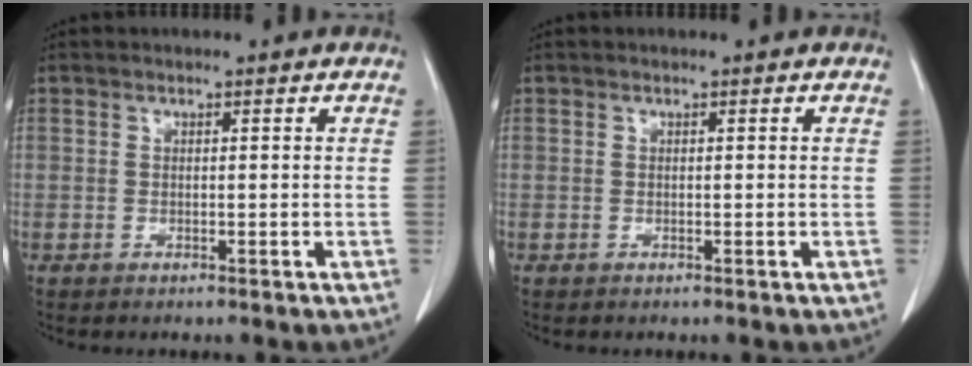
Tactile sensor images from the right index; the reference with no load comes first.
{"total": 0.0}